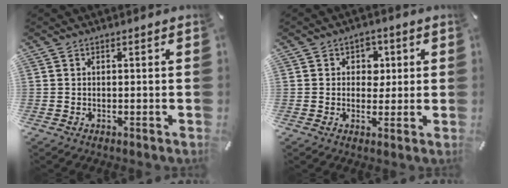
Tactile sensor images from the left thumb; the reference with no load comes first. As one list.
[{"total": 5.1, "force": [0.9, 4.5, 2.3], "torque": [-0.016, -0.004, 0.006]}]